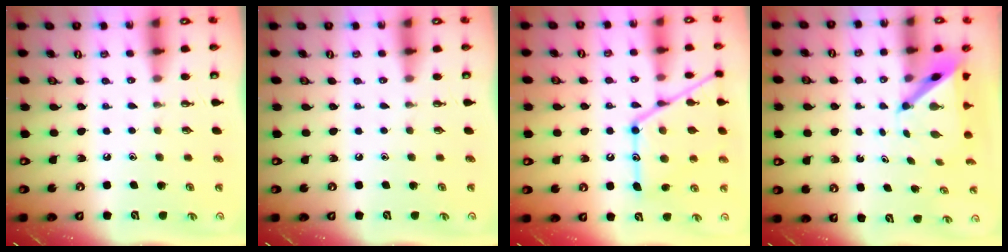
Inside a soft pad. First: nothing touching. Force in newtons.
{"total": 0.0}
{"total": 18.8, "press": 18.7, "slide": 1.5}
{"total": 4.8, "press": 4.8, "slide": 0.2}